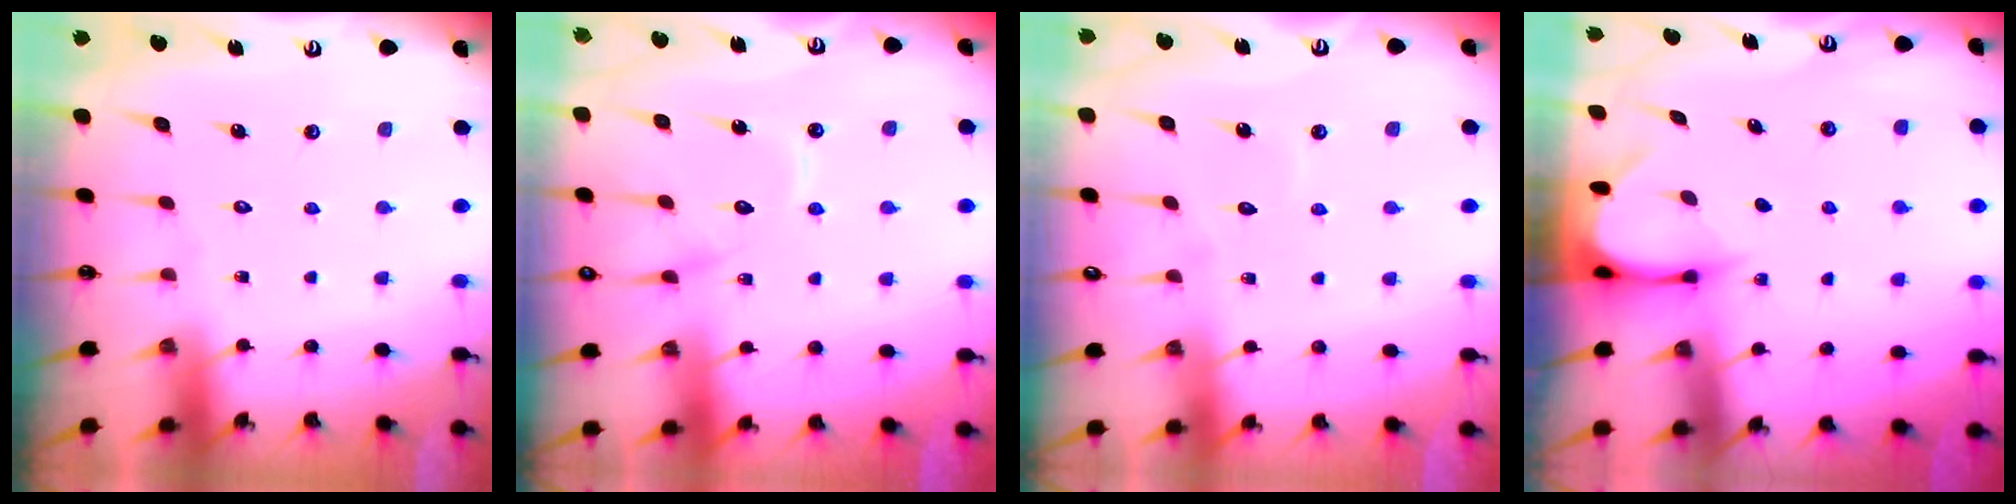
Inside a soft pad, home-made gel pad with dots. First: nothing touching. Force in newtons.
{"total": 12.6, "press": 12.5, "slide": 1.3}
{"total": 2.7, "press": 2.7, "slide": 0.2}
{"total": 3.8, "press": 3.8, "slide": 0.2}